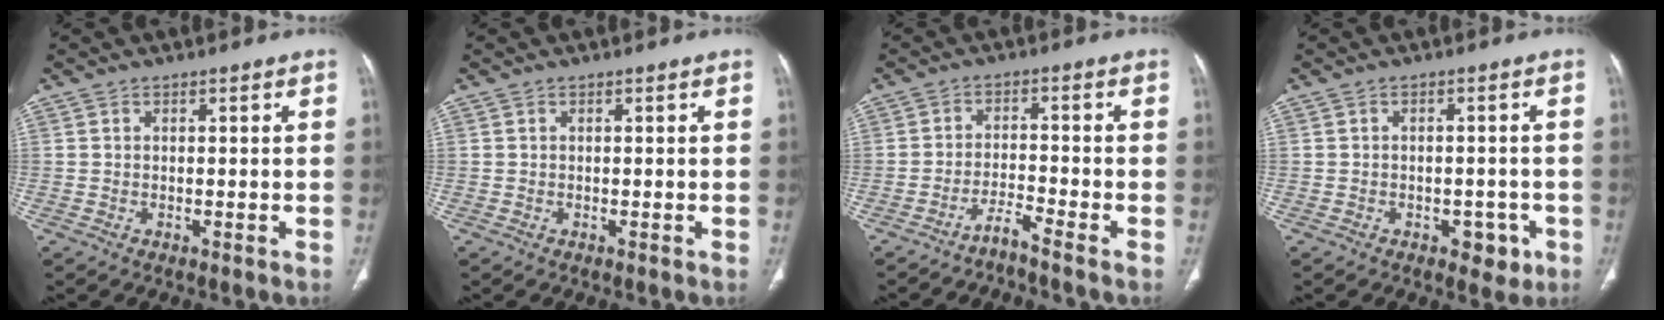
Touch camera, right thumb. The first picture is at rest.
{"total": 0.0}
{"total": 3.1, "force": [-2.8, -0.7, 1.1], "torque": [-0.027, 0.014, -0.057]}
{"total": 4.2, "force": [-2.0, 2.7, 2.4], "torque": [-0.006, 0.010, -0.023]}